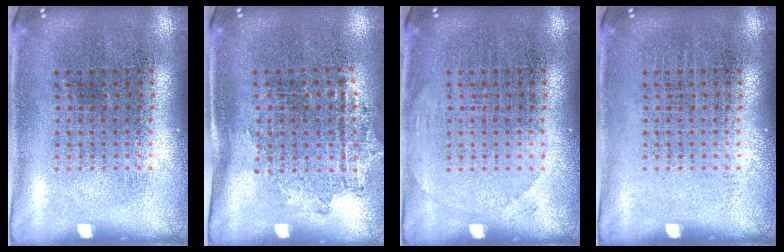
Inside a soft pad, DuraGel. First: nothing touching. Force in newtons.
{"total": 1.3, "press": 1.0, "slide": 0.9}
{"total": 0.8, "press": 0.8, "slide": 0.2}
{"total": 0.0}